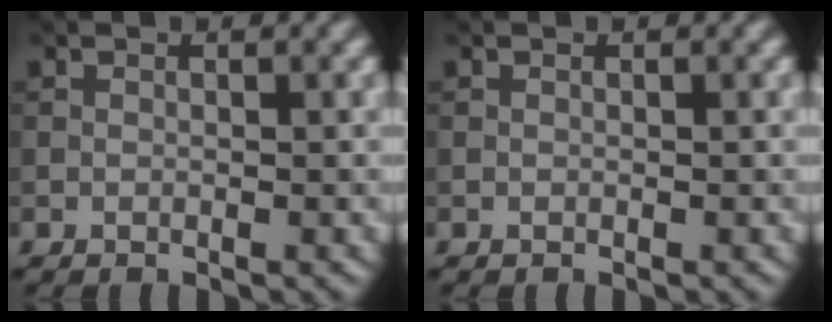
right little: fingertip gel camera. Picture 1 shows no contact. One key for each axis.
{"total": 0.0}